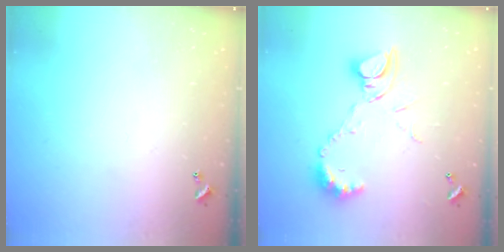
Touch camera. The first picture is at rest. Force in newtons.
{"total": 10.9, "press": 10.9, "slide": 1.1}